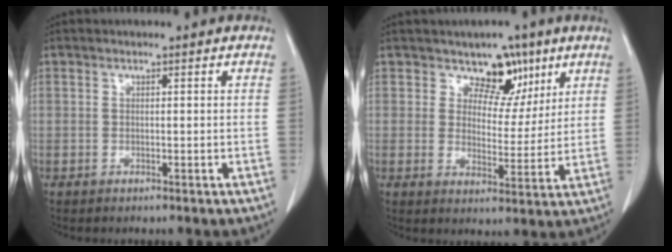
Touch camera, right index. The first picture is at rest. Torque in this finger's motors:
{"motor_torque": [-0.15, 0.19, 0.02, 0.01]}